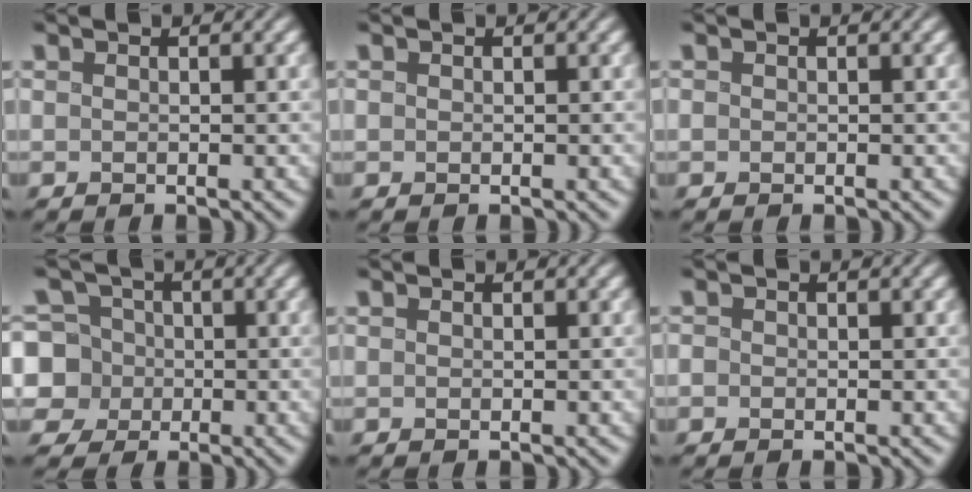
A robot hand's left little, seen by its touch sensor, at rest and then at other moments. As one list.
[{"total": 0.0}, {"total": 0.5, "force": [-0.1, 0.5, 0.1], "torque": [0.000, 0.000, -0.002]}, {"total": 8.6, "force": [-1.7, 7.8, 2.9], "torque": [-0.073, 0.009, -0.067]}, {"total": 0.0}, {"total": 1.1, "force": [-0.2, 1.0, 0.3], "torque": [0.002, 0.004, -0.007]}]